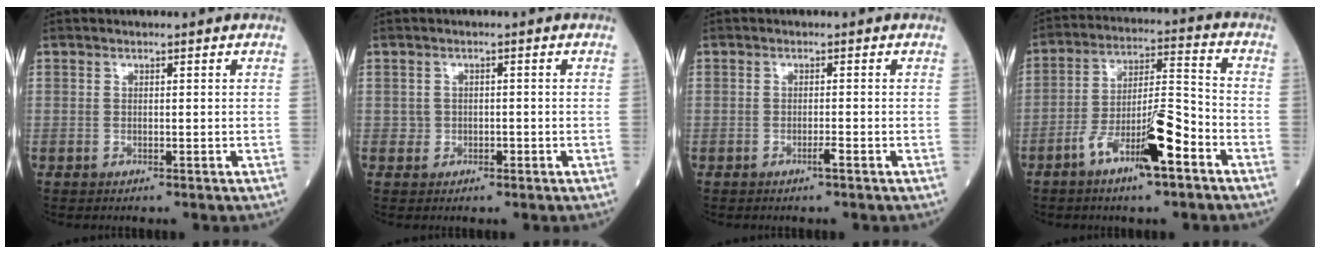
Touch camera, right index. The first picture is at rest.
{"total": 1.3, "force": [-0.4, 1.2, 0.3], "torque": [-0.003, 0.005, -0.005]}
{"total": 1.2, "force": [-0.7, -0.2, 0.9], "torque": [-0.018, -0.001, -0.014]}
{"total": 11.4, "force": [-6.0, 1.7, 9.5], "torque": [-0.170, 0.006, -0.106]}